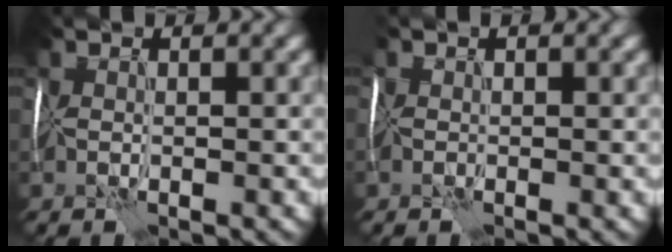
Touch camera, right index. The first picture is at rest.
{"total": 0.5, "force": [-0.3, 0.1, 0.4], "torque": [-0.007, -0.002, -0.011]}